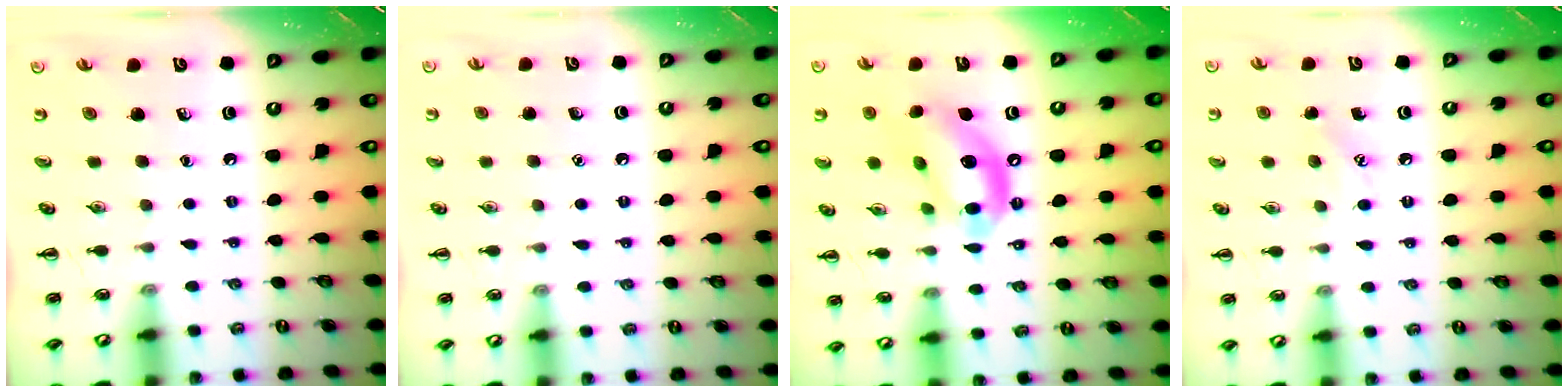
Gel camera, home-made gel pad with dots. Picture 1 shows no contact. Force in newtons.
{"total": 1.5, "press": 1.4, "slide": 0.1}
{"total": 13.3, "press": 12.9, "slide": 3.4}
{"total": 6.0, "press": 5.8, "slide": 1.7}